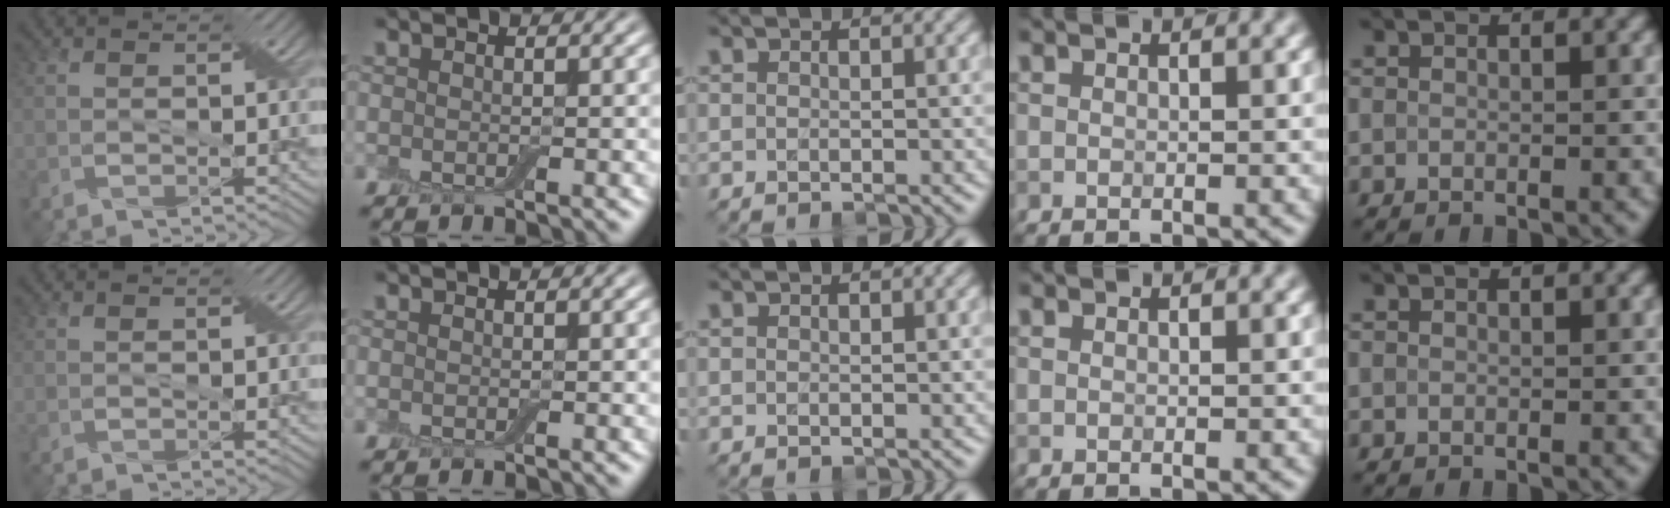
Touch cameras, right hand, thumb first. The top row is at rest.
{}